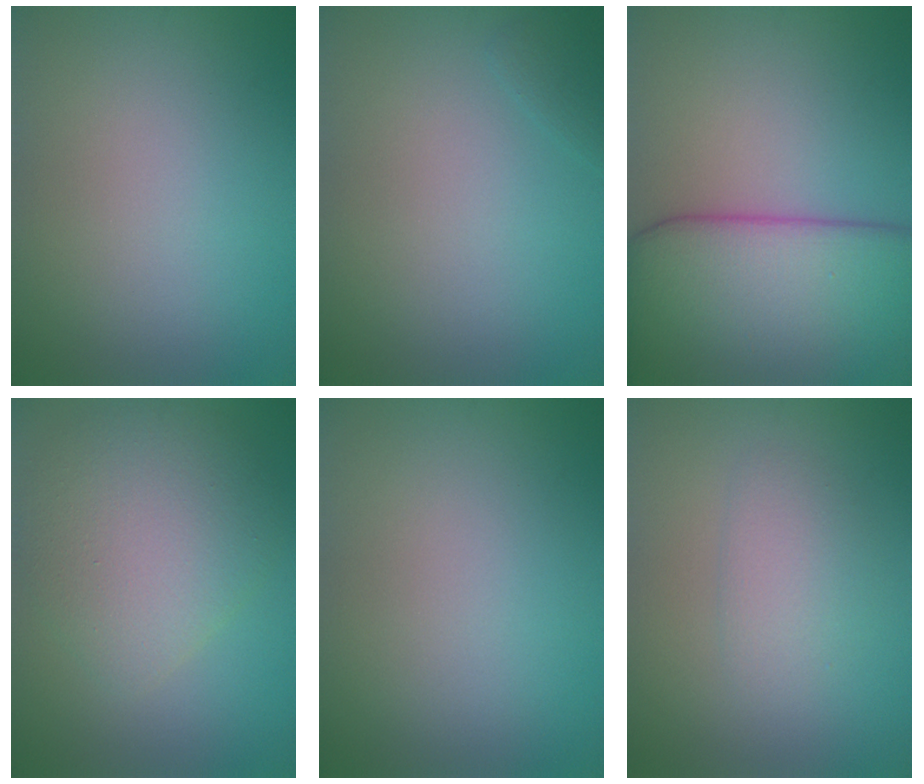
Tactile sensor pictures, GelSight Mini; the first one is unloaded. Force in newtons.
{"total": 0.9, "press": 0.9, "slide": 0.1}
{"total": 14.0, "press": 14.0, "slide": 0.8}
{"total": 5.5, "press": 5.4, "slide": 0.4}
{"total": 0.0}
{"total": 2.0, "press": 2.0, "slide": 0.1}